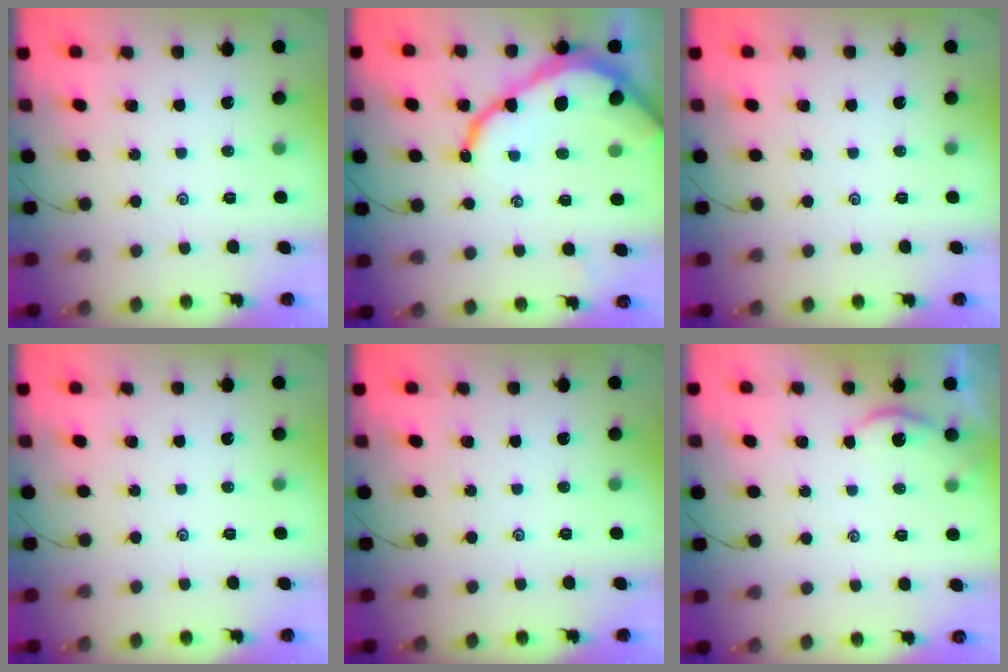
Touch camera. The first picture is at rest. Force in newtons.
{"total": 15.5, "press": 15.3, "slide": 1.8}
{"total": 0.0}
{"total": 0.0}
{"total": 0.0}
{"total": 3.2, "press": 3.2, "slide": 0.2}